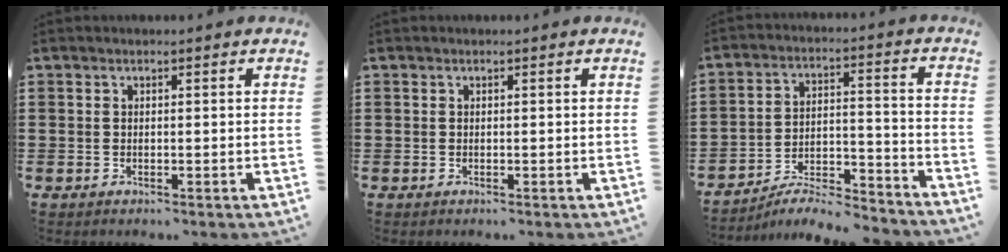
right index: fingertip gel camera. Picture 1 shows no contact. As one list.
[{"total": 0.0}, {"total": 6.4, "force": [-5.9, 0.9, 2.1], "torque": [-0.035, 0.003, -0.116]}]